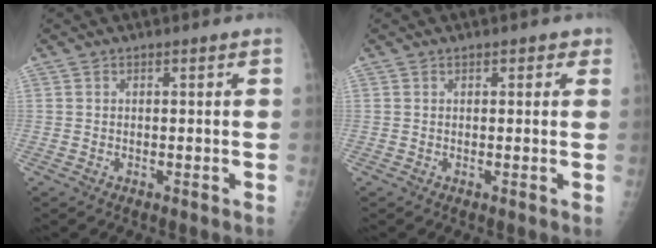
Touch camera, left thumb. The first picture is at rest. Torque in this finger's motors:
{"motor_torque": [-0.20, 0.06, -0.35, -0.28, 0.02]}